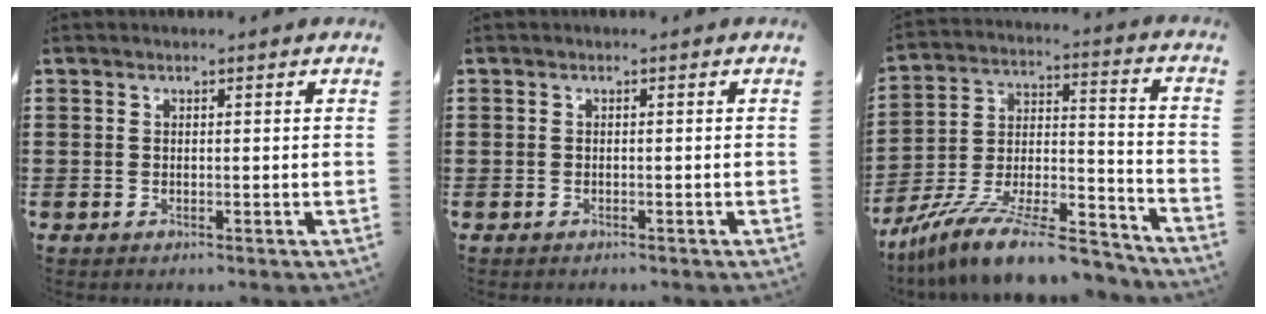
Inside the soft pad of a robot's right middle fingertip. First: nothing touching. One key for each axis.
{"total": 0.7, "fx": -0.5, "fy": 0.4, "fz": -0.1, "tx": 0.001, "ty": 0.003, "tz": -0.013}
{"total": 14.6, "fx": -12.6, "fy": 1.9, "fz": 7.2, "tx": -0.117, "ty": 0.034, "tz": -0.231}